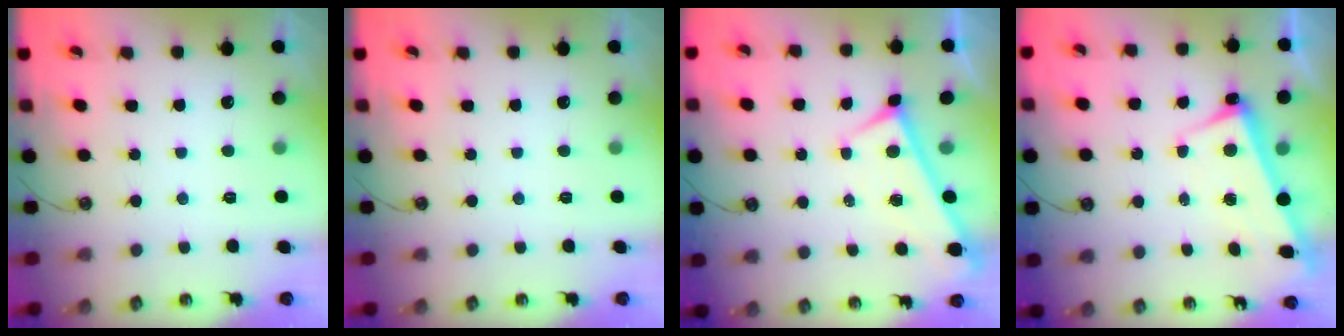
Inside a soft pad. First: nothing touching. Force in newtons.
{"total": 0.0}
{"total": 0.0}
{"total": 3.2, "press": 3.1, "slide": 0.8}